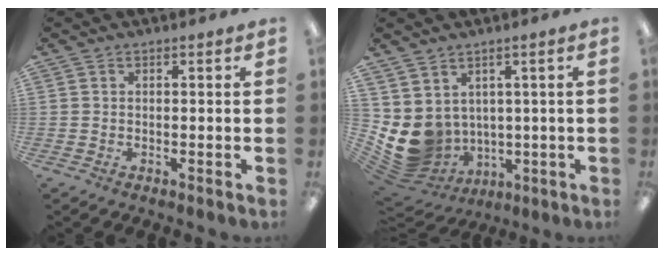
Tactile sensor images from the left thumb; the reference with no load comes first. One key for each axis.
{"total": 9.1, "fx": 0.7, "fy": 8.1, "fz": 4.0, "tx": -0.118, "ty": -0.023, "tz": 0.027}